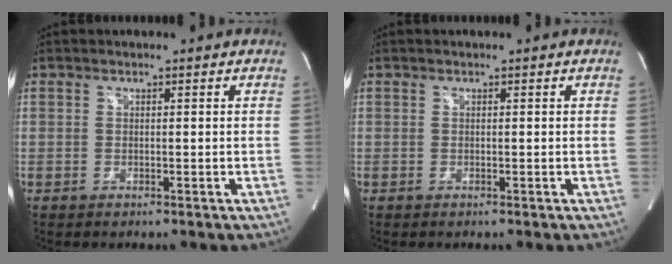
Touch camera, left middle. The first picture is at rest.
{"total": 0.0}